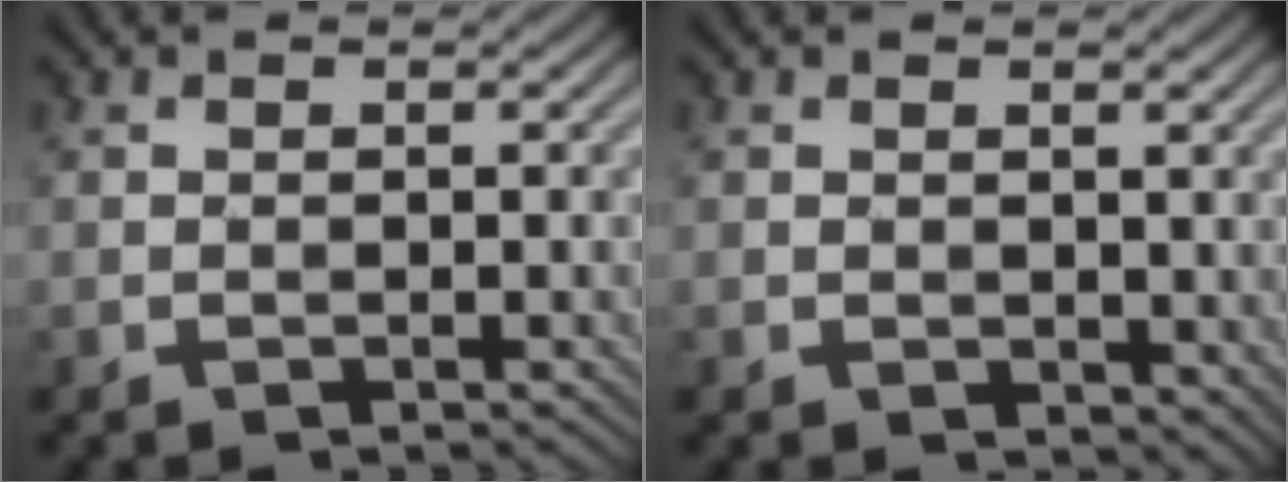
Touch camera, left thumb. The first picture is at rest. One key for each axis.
{"total": 1.4, "fx": 0.7, "fy": 0.9, "fz": 0.7, "tx": -0.013, "ty": -0.007, "tz": 0.018}